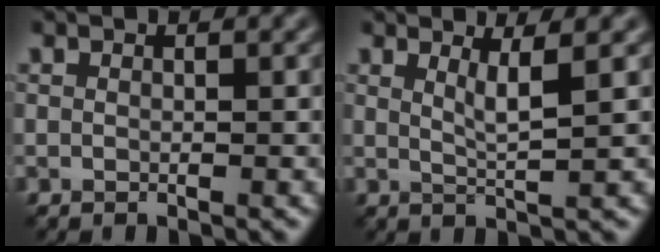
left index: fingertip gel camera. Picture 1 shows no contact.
{"total": 2.6, "force": [1.1, 0.5, 2.3], "torque": [-0.032, -0.002, 0.018]}